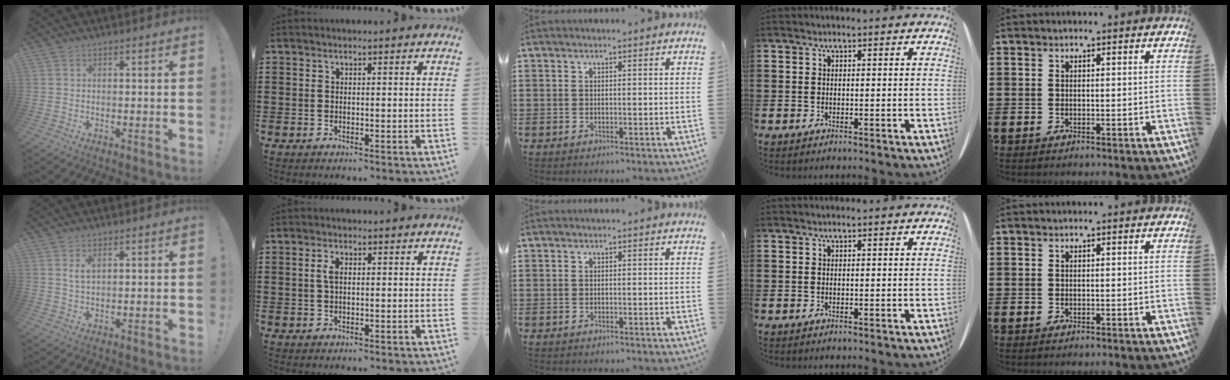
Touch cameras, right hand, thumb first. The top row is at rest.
{"thumb": {"total": 2.9, "force": [1.4, 1.3, 2.2], "torque": [-0.046, 0.001, 0.027]}, "index": {"total": 2.0, "force": [0.4, 0.9, 1.7], "torque": [-0.037, 0.007, 0.004]}}